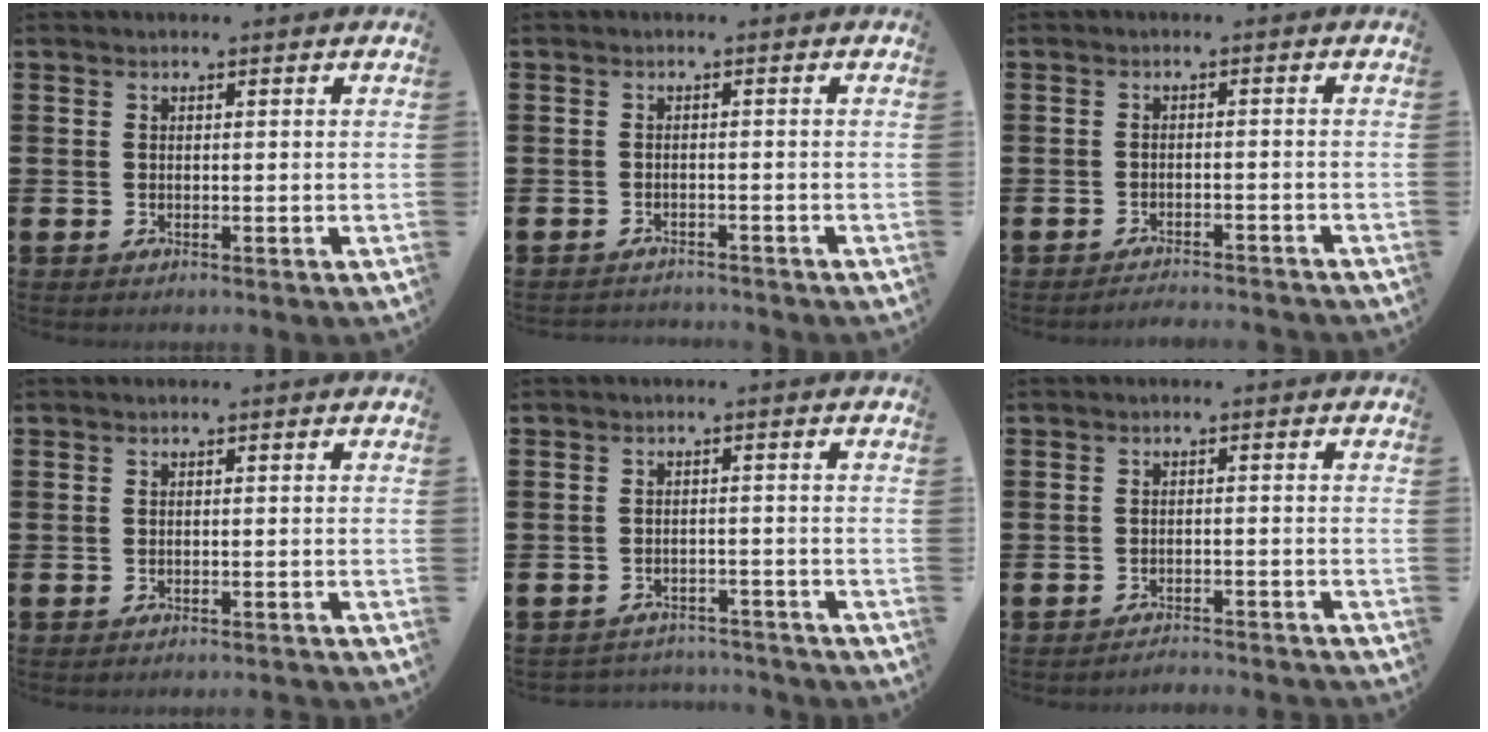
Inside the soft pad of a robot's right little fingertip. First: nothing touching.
{"total": 1.2, "force": [-1.2, 0.0, -0.2], "torque": [-0.001, 0.003, -0.025]}
{"total": 1.7, "force": [-1.7, -0.1, -0.1], "torque": [-0.002, 0.005, -0.035]}
{"total": 0.6, "force": [-0.6, -0.1, 0.1], "torque": [0.000, -0.001, -0.013]}
{"total": 2.1, "force": [-2.1, 0.1, -0.3], "torque": [-0.005, 0.002, -0.047]}
{"total": 1.8, "force": [-1.8, -0.1, 0.0], "torque": [-0.003, 0.005, -0.037]}